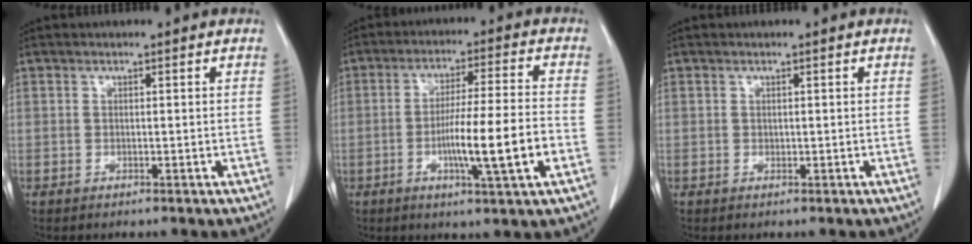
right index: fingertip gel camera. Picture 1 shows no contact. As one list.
[{"total": 11.7, "force": [-3.4, -0.2, 11.2], "torque": [-0.193, -0.005, -0.059]}, {"total": 0.0}]